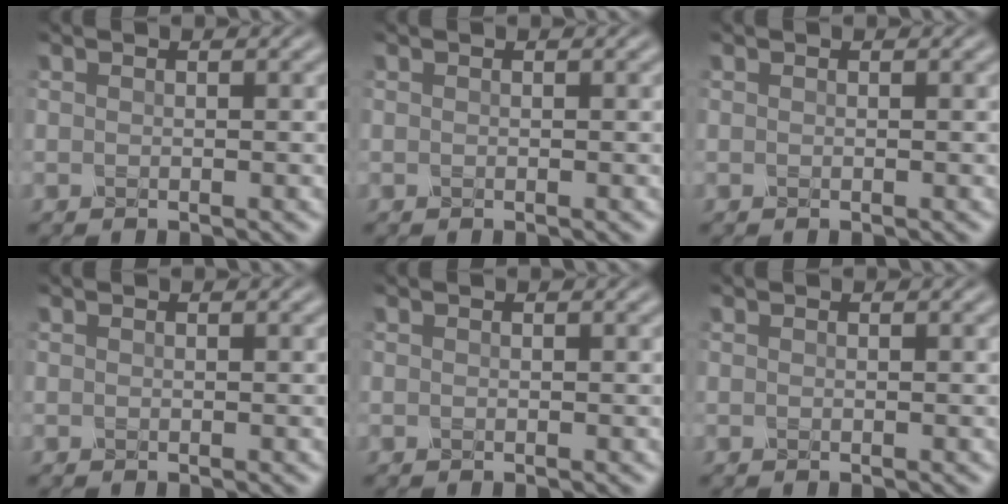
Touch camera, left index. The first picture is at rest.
{"total": 0.0}
{"total": 0.0}
{"total": 0.0}
{"total": 0.0}
{"total": 0.0}